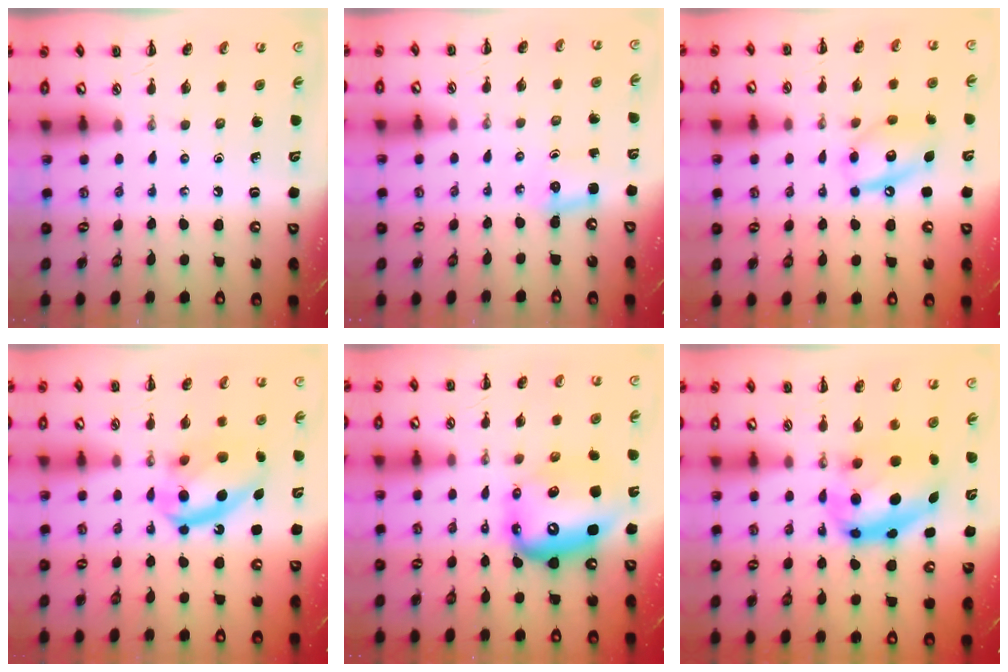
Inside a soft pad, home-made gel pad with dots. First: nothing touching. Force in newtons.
{"total": 2.5, "press": 2.4, "slide": 0.8}
{"total": 12.8, "press": 12.6, "slide": 2.3}
{"total": 15.5, "press": 15.1, "slide": 3.5}
{"total": 13.6, "press": 13.1, "slide": 3.7}
{"total": 9.1, "press": 8.9, "slide": 2.0}